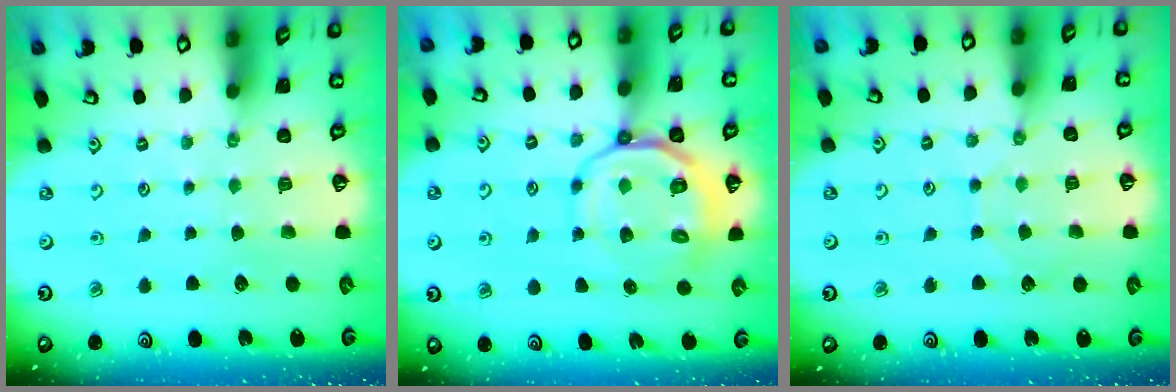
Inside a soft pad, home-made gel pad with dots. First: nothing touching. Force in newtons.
{"total": 11.6, "press": 11.3, "slide": 2.7}
{"total": 5.7, "press": 5.7, "slide": 0.4}